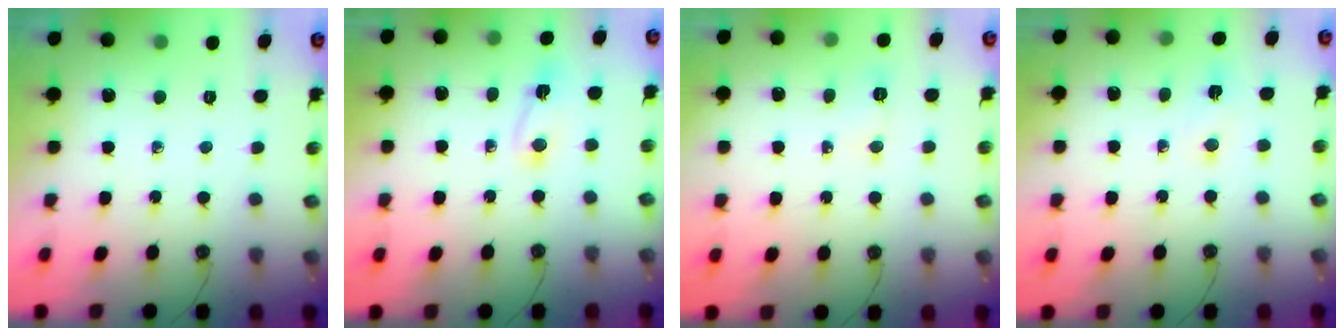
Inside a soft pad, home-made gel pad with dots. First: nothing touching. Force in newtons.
{"total": 2.4, "press": 2.3, "slide": 0.6}
{"total": 5.6, "press": 5.5, "slide": 1.2}
{"total": 12.3, "press": 2.8, "slide": 11.9}